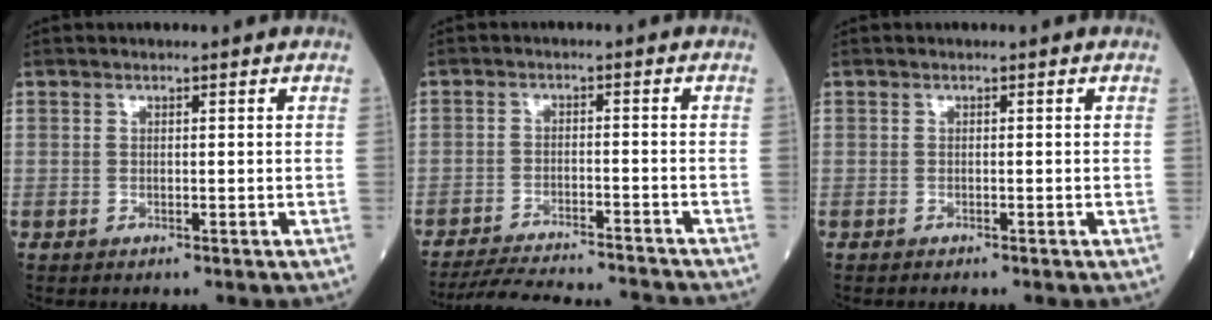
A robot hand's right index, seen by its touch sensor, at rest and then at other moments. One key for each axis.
{"total": 13.9, "fx": -13.3, "fy": 0.9, "fz": 4.0, "tx": -0.064, "ty": -0.010, "tz": -0.187}
{"total": 0.0}